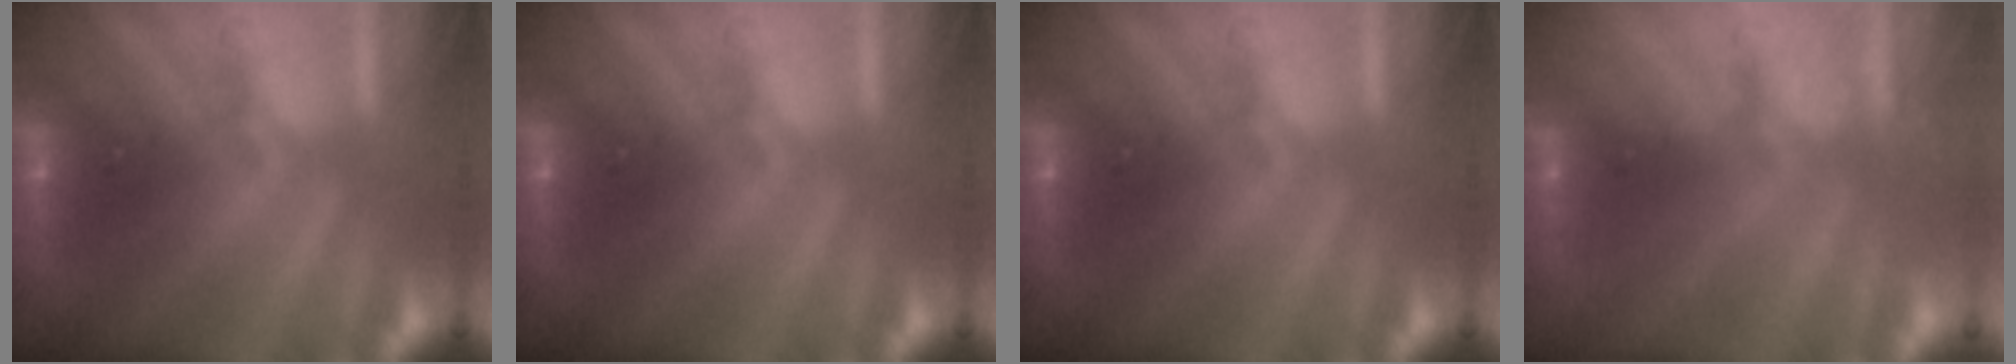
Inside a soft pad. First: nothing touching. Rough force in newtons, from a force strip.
{"total": 0.0}
{"total": 0.0}
{"total": 2.2}